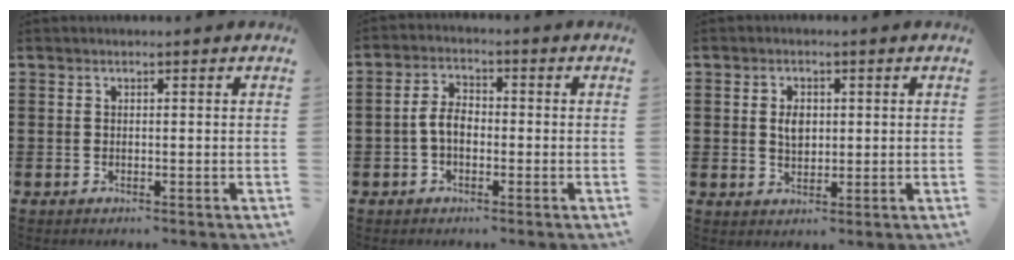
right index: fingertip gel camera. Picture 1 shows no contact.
{"total": 4.3, "force": [-1.0, 2.5, 3.4], "torque": [-0.084, 0.000, -0.025]}
{"total": 3.1, "force": [0.3, 2.0, 2.3], "torque": [-0.042, 0.005, 0.003]}